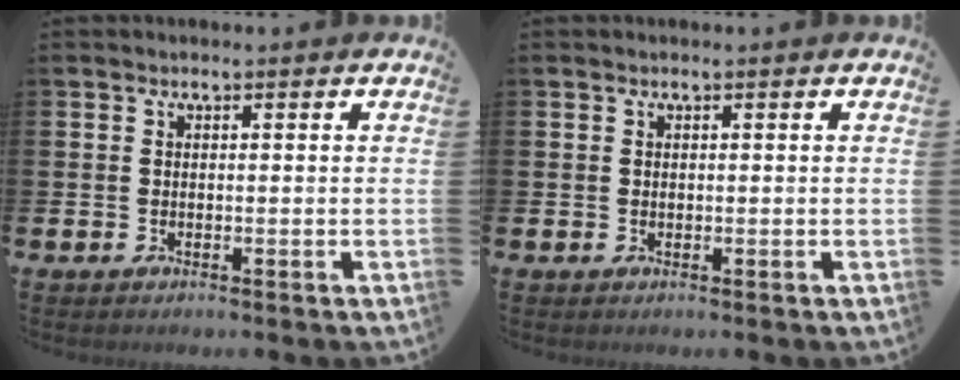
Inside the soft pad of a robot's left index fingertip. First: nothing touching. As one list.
[{"total": 0.0}]